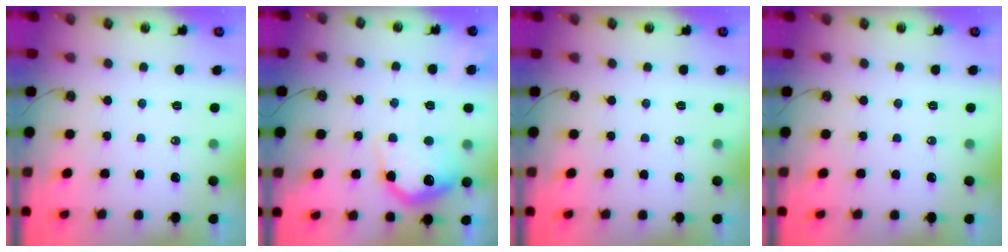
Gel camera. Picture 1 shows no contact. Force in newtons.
{"total": 17.7, "press": 17.7, "slide": 1.1}
{"total": 0.0}
{"total": 0.0}